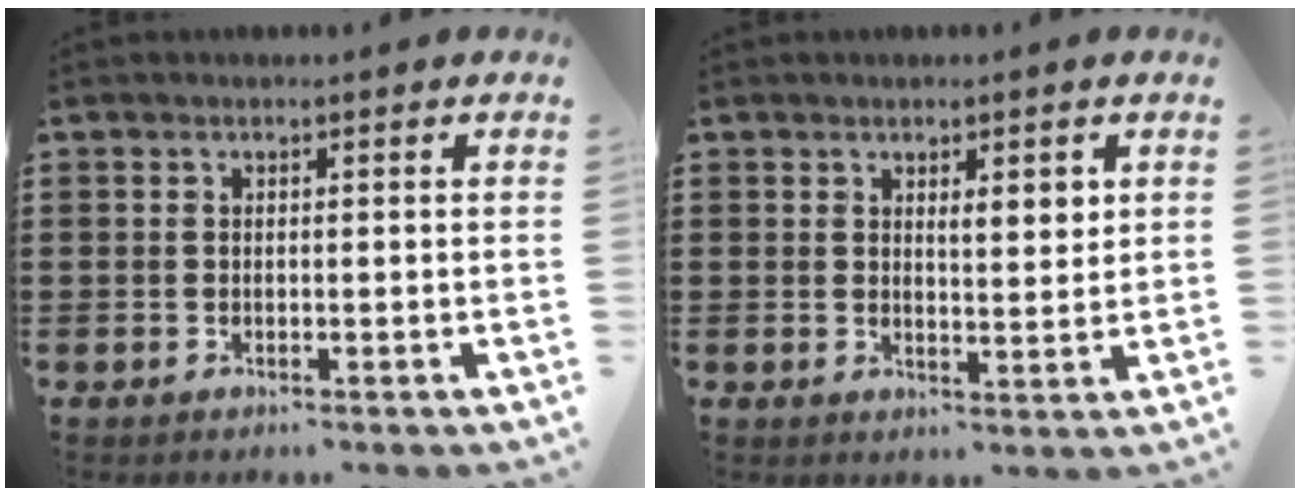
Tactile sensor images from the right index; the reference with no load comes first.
{"total": 3.1, "force": [1.5, 1.1, 2.5], "torque": [-0.034, 0.000, 0.021]}